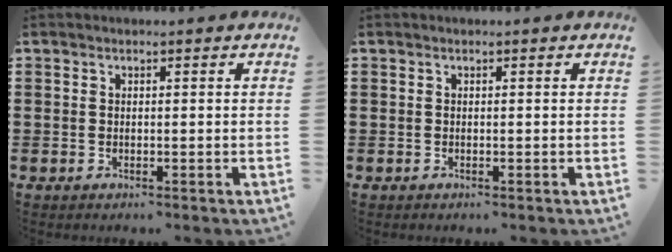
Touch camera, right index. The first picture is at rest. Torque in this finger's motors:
{"motor_torque": [0.50, 0.49, 0.03, 0.01]}